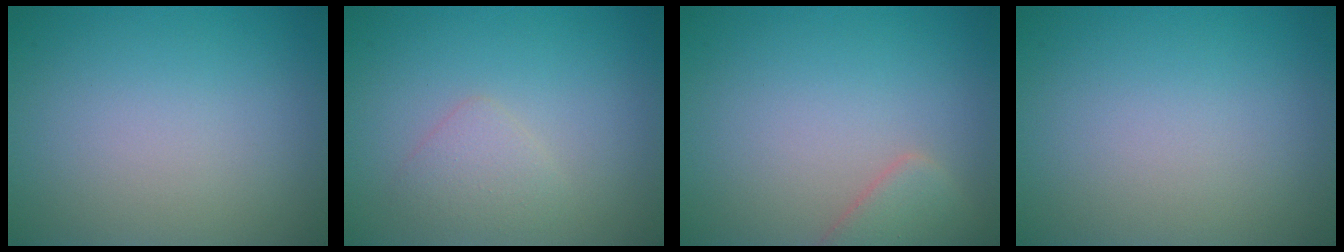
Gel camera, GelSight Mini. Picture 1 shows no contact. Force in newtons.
{"total": 1.7, "press": 1.7, "slide": 0.1}
{"total": 2.4, "press": 2.4, "slide": 0.2}
{"total": 0.0}